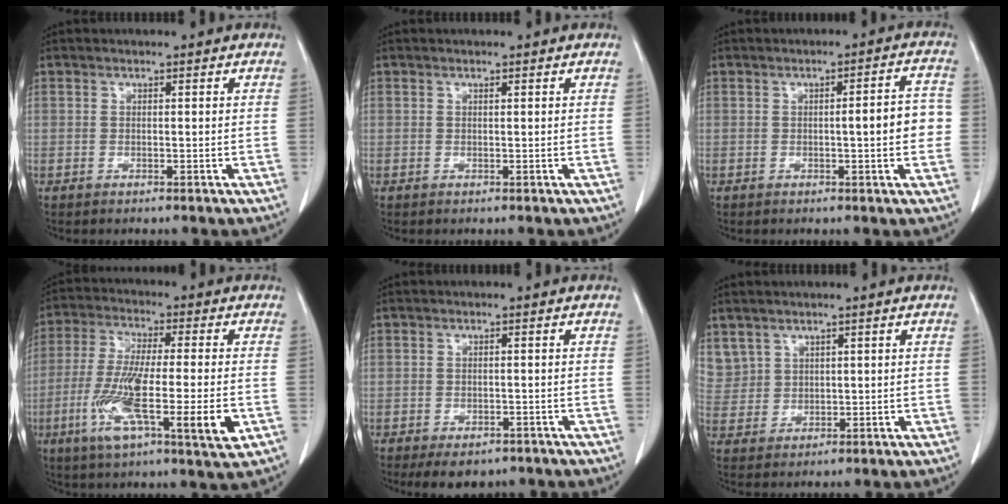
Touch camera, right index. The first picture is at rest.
{"total": 0.0}
{"total": 5.8, "force": [-0.5, 1.0, 5.7], "torque": [-0.070, 0.014, -0.008]}
{"total": 16.0, "force": [-4.6, 1.9, 15.2], "torque": [-0.268, -0.023, -0.078]}
{"total": 5.1, "force": [-3.8, 2.7, 2.1], "torque": [-0.019, -0.001, -0.048]}
{"total": 5.6, "force": [3.2, 4.4, 0.8], "torque": [-0.027, 0.015, 0.080]}